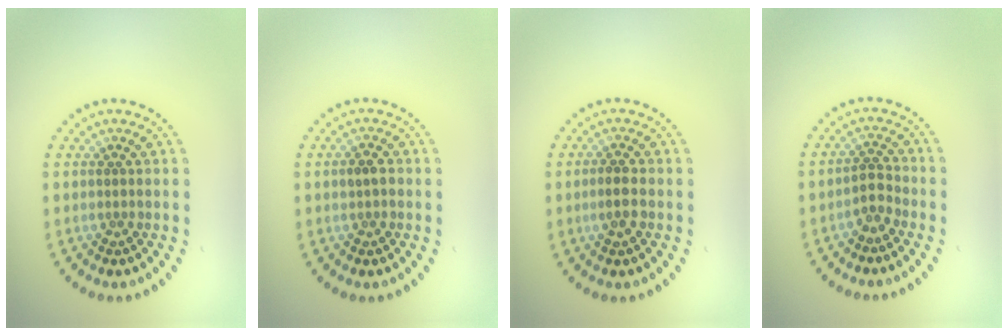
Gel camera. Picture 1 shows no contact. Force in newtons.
{"total": 1.4, "press": 1.4, "slide": 0.2}
{"total": 1.9, "press": 1.8, "slide": 0.5}
{"total": 1.8, "press": 1.6, "slide": 0.9}